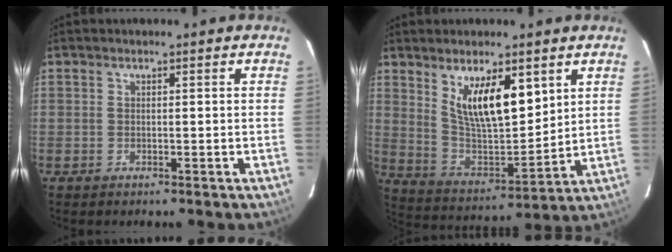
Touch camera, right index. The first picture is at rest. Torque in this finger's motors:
{"motor_torque": [1.20, 0.94, 0.38, 0.16]}